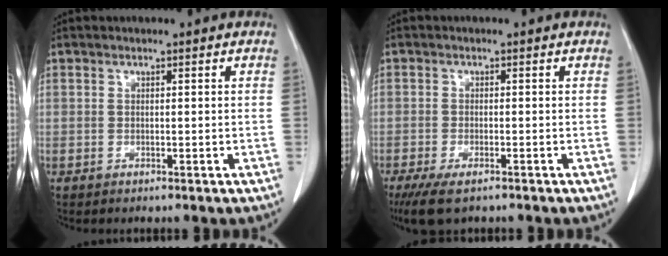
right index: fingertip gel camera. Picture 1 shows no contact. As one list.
[{"total": 5.7, "force": [-4.1, 1.5, 3.6], "torque": [-0.063, -0.014, -0.067]}]